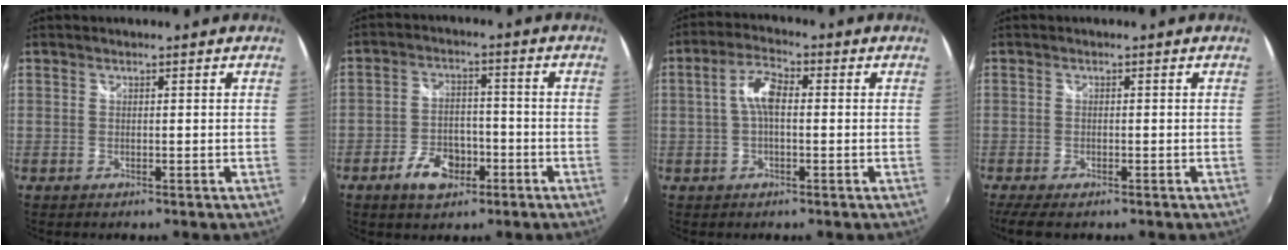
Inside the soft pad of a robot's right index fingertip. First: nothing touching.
{"total": 7.9, "force": [-4.4, 4.7, 4.7], "torque": [-0.099, 0.007, -0.069]}
{"total": 5.3, "force": [0.0, 2.2, 4.8], "torque": [-0.097, 0.015, -0.001]}
{"total": 4.8, "force": [-3.2, 1.9, 3.1], "torque": [-0.070, -0.020, -0.057]}